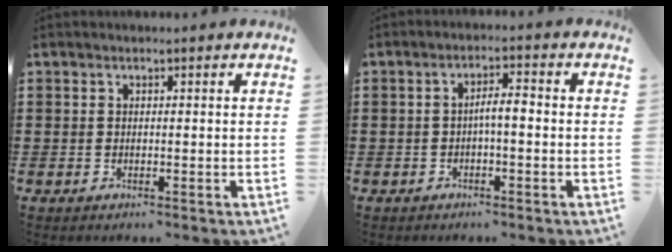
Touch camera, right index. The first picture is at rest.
{"total": 2.8, "force": [-0.6, 0.5, 2.7], "torque": [-0.050, 0.005, -0.014]}